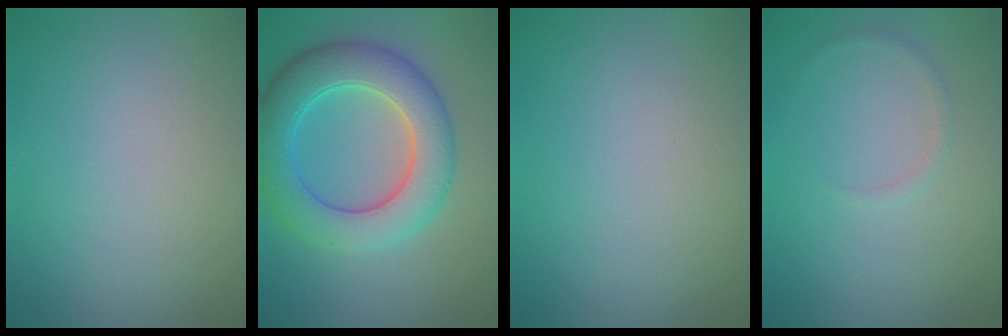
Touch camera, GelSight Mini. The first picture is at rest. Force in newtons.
{"total": 7.7, "press": 7.7, "slide": 0.3}
{"total": 0.0}
{"total": 0.6, "press": 0.6, "slide": 0.1}